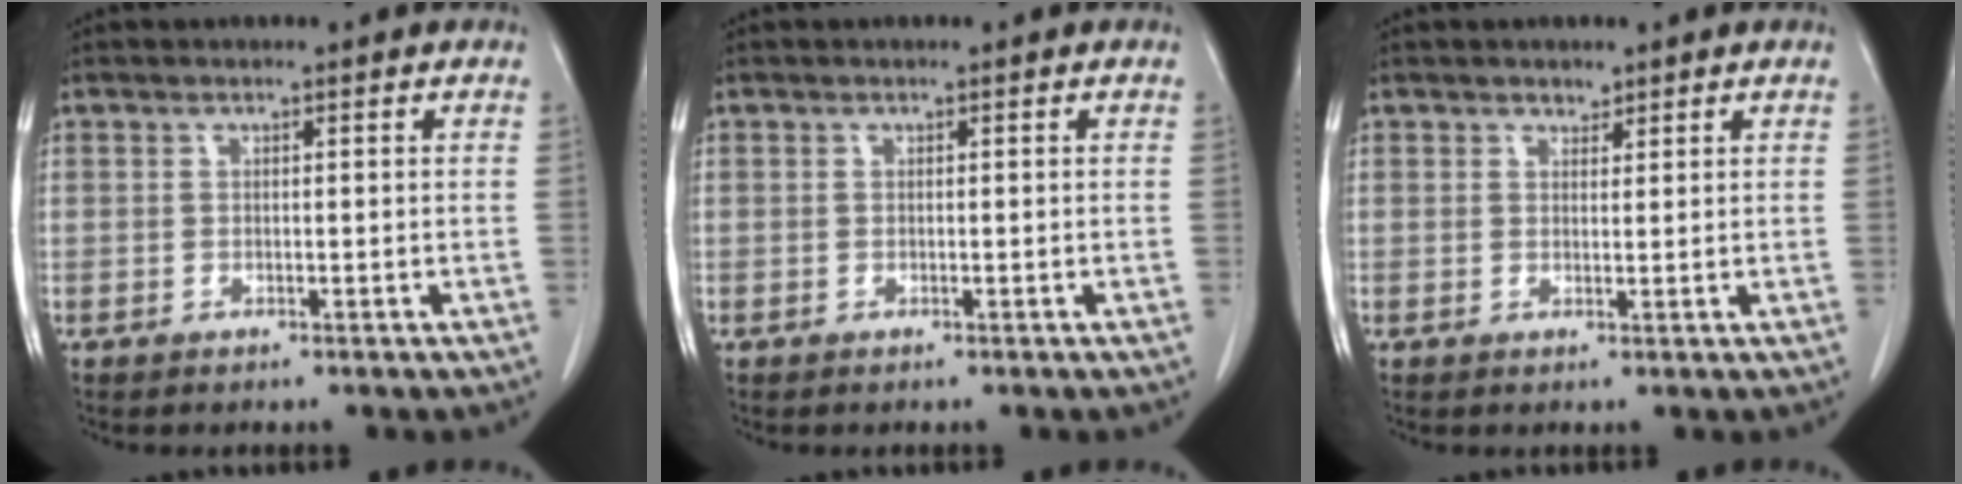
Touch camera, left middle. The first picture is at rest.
{"total": 0.0}
{"total": 1.2, "force": [1.1, 0.6, 0.2], "torque": [-0.004, -0.007, 0.016]}